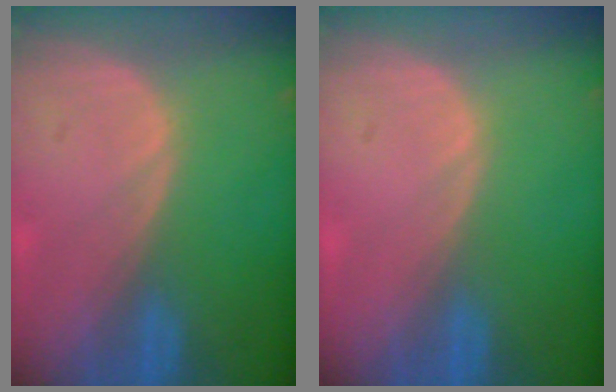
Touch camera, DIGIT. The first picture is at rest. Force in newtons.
{"total": 0.0}